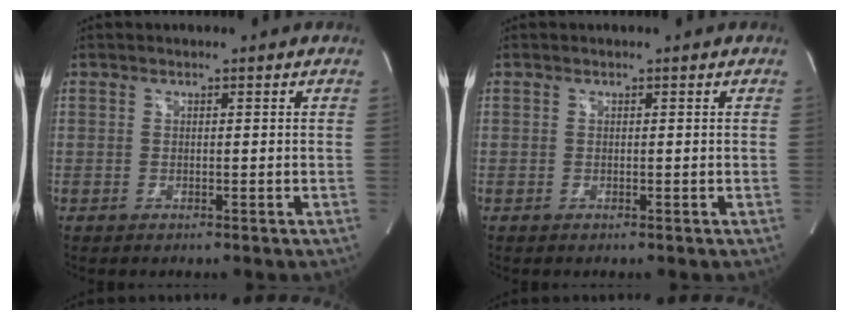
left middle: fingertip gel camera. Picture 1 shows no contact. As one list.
[{"total": 0.0}]